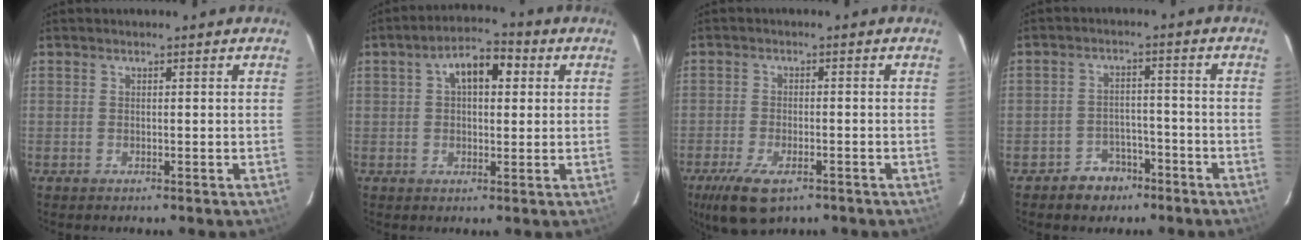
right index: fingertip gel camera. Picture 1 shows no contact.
{"total": 7.5, "force": [2.1, 4.0, 5.9], "torque": [-0.095, 0.028, 0.033]}
{"total": 9.0, "force": [-5.6, 3.9, 5.9], "torque": [-0.141, -0.026, -0.097]}
{"total": 5.9, "force": [-4.1, 4.1, 0.9], "torque": [-0.027, 0.021, -0.053]}